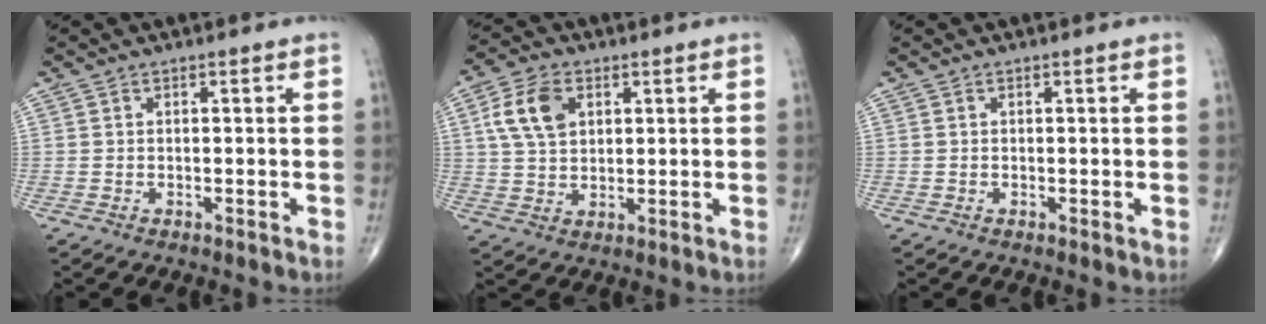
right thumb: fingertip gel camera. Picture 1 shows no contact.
{"total": 8.7, "force": [2.8, 5.6, 6.0], "torque": [-0.107, -0.001, 0.052]}
{"total": 0.0}